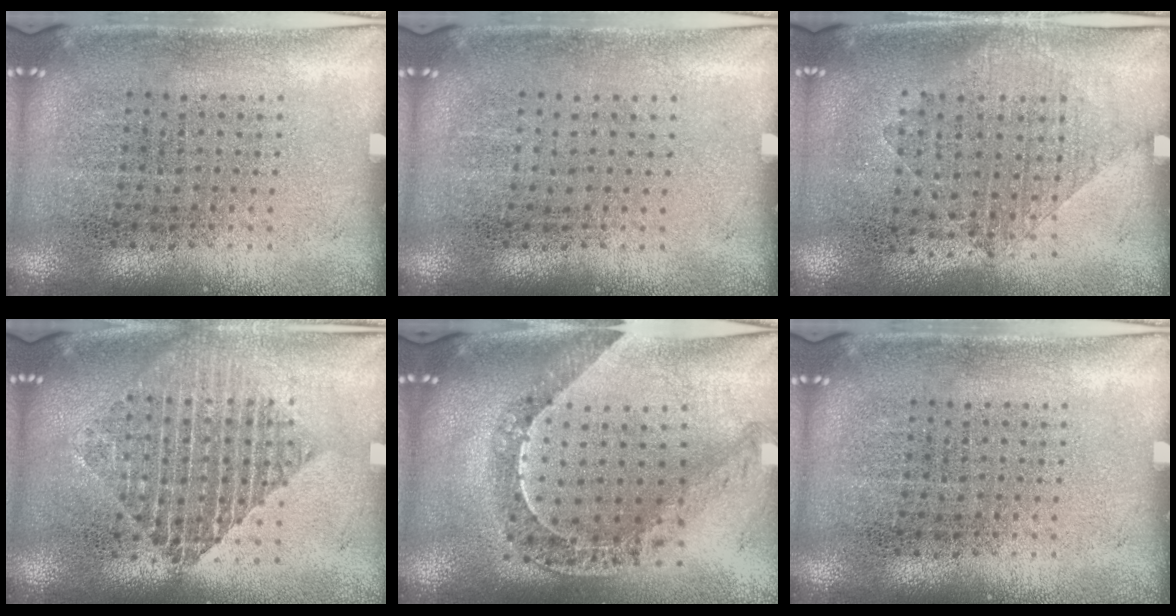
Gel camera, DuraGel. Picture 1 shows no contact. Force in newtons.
{"total": 0.0}
{"total": 1.0, "press": 1.0, "slide": 0.4}
{"total": 1.8, "press": 1.5, "slide": 0.9}
{"total": 1.2, "press": 1.1, "slide": 0.2}
{"total": 0.0}